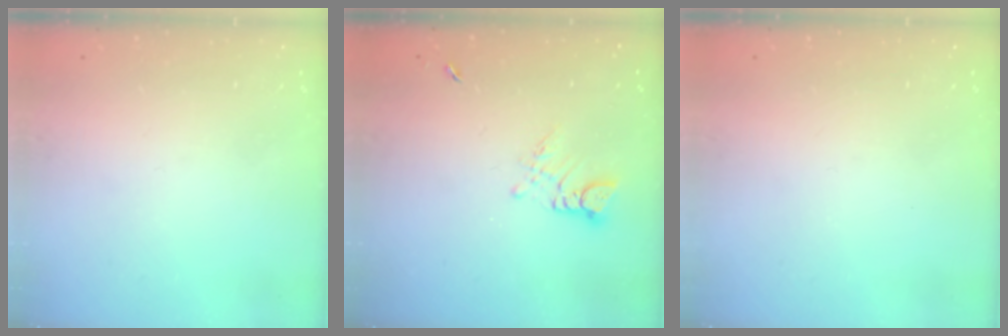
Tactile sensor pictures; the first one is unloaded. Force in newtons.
{"total": 3.1, "press": 3.0, "slide": 0.3}
{"total": 0.0}